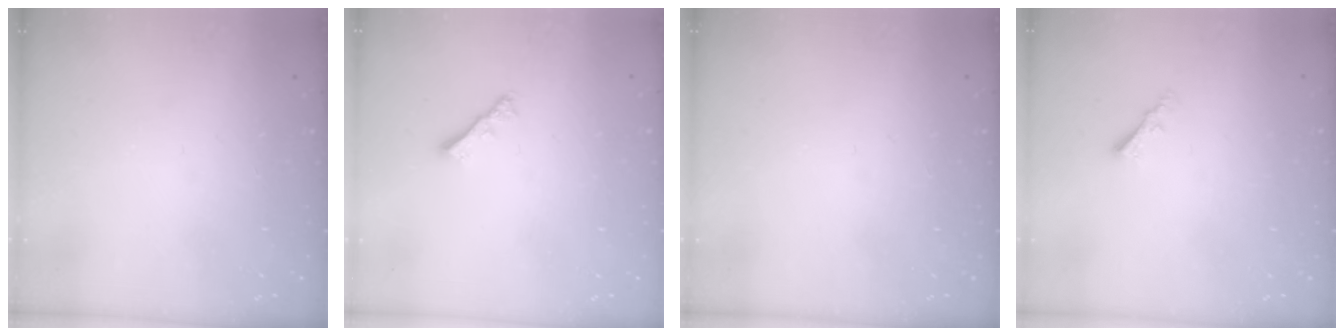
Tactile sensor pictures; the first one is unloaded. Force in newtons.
{"total": 2.4, "press": 2.4, "slide": 0.6}
{"total": 0.0}
{"total": 2.2, "press": 2.2, "slide": 0.4}